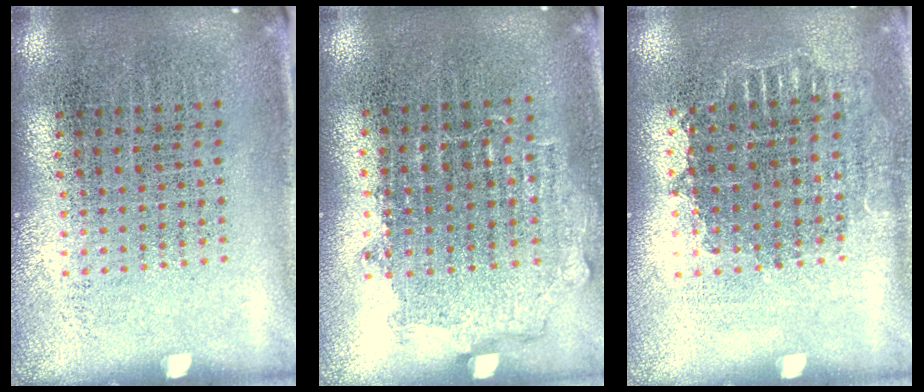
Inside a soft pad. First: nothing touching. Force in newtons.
{"total": 0.9, "press": 0.8, "slide": 0.4}
{"total": 0.9, "press": 0.8, "slide": 0.3}